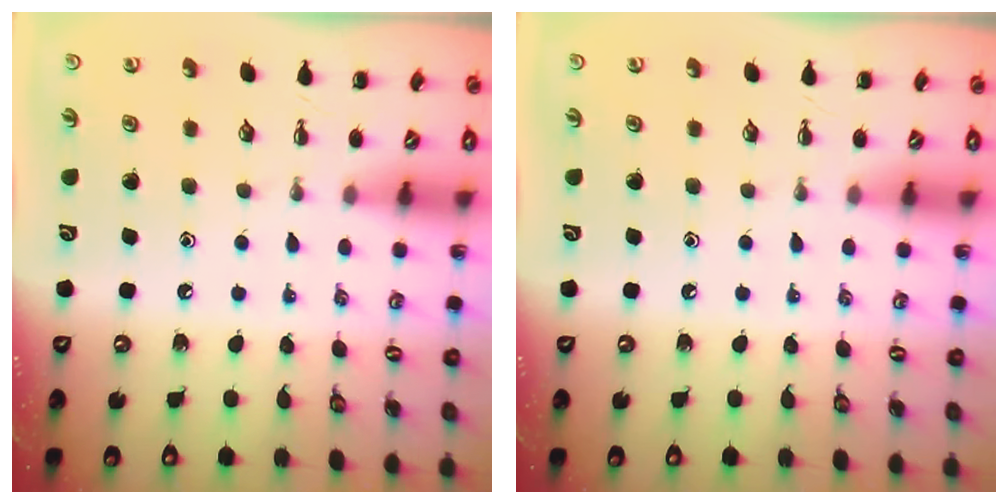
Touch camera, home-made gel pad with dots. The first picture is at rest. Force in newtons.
{"total": 0.0}